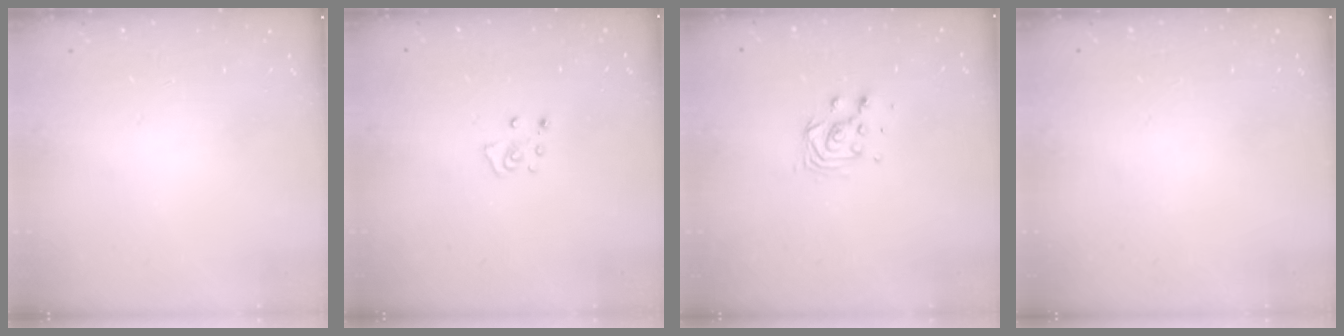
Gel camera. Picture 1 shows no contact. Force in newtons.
{"total": 4.7, "press": 4.7, "slide": 0.5}
{"total": 5.2, "press": 5.2, "slide": 0.3}
{"total": 0.0}